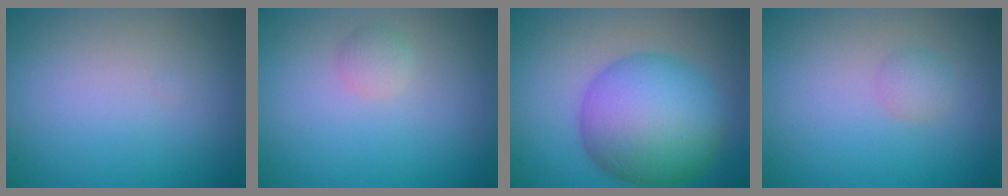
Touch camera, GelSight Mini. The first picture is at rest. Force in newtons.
{"total": 1.1, "press": 1.1, "slide": 0.1}
{"total": 10.6, "press": 10.6, "slide": 0.2}
{"total": 1.2, "press": 1.2, "slide": 0.0}